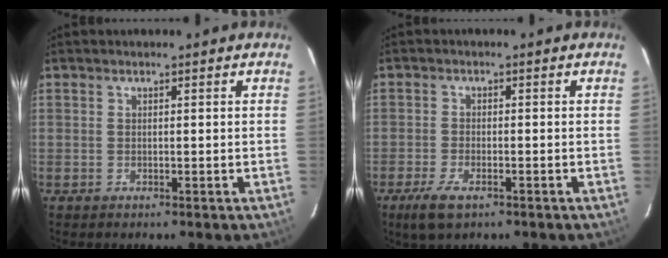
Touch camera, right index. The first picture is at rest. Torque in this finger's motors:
{"motor_torque": [0.35, -0.32, 0.22, 0.04]}